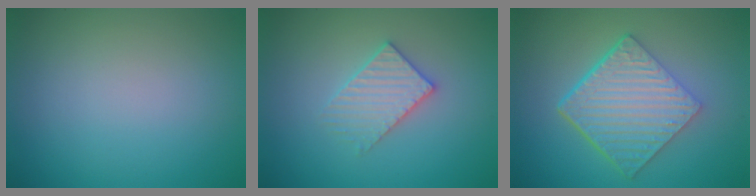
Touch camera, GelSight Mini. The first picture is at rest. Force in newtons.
{"total": 3.0, "press": 3.0, "slide": 0.5}
{"total": 7.0, "press": 4.6, "slide": 5.2}